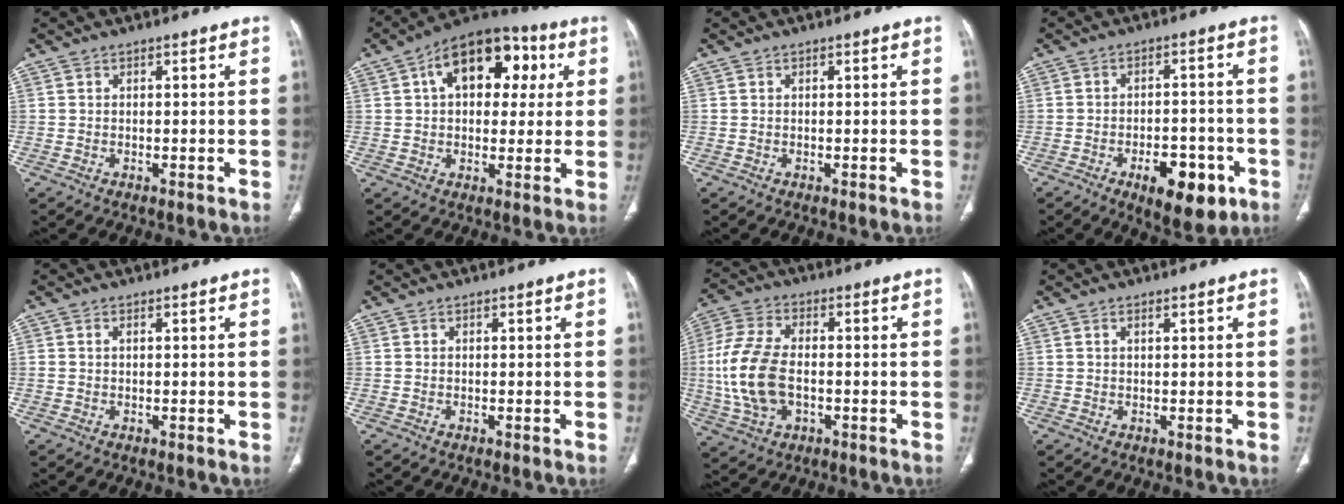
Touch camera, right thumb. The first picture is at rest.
{"total": 16.7, "force": [5.0, 10.3, 12.1], "torque": [-0.139, 0.021, 0.068]}
{"total": 0.0}
{"total": 11.3, "force": [-5.2, 5.4, 8.4], "torque": [-0.095, 0.021, -0.066]}
{"total": 0.7, "force": [0.2, 0.5, 0.5], "torque": [-0.013, 0.006, 0.006]}
{"total": 0.0}
{"total": 14.2, "force": [-1.4, 8.4, 11.3], "torque": [-0.253, 0.009, -0.024]}
{"total": 0.8, "force": [0.4, 0.2, 0.6], "torque": [-0.014, 0.004, 0.008]}